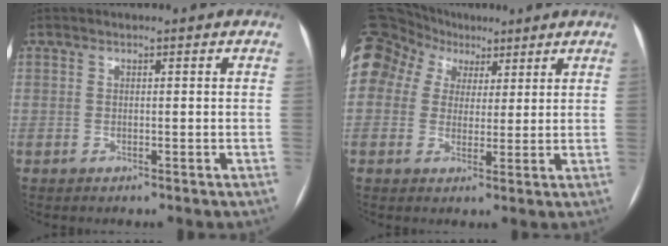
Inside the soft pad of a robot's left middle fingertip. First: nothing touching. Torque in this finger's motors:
{"motor_torque": [1.94, -0.20, 1.05, 0.21]}